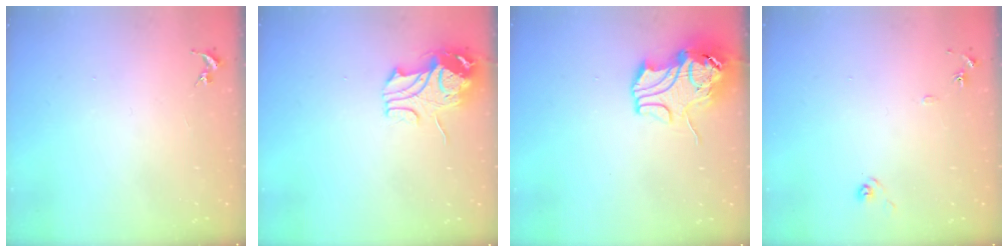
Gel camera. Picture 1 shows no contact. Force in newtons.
{"total": 9.7, "press": 9.7, "slide": 1.0}
{"total": 12.1, "press": 11.9, "slide": 1.8}
{"total": 6.5, "press": 6.5, "slide": 0.6}